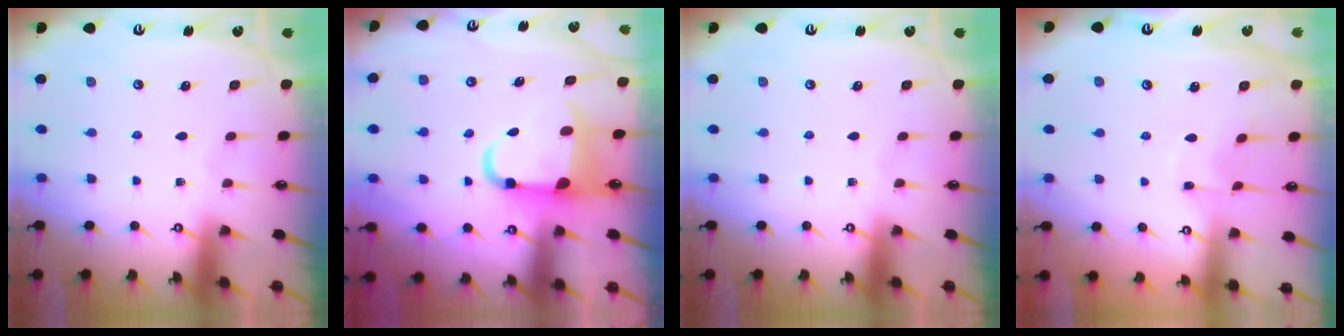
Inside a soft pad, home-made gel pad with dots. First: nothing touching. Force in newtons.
{"total": 6.2, "press": 5.9, "slide": 1.7}
{"total": 0.0}
{"total": 3.7, "press": 3.7, "slide": 0.4}